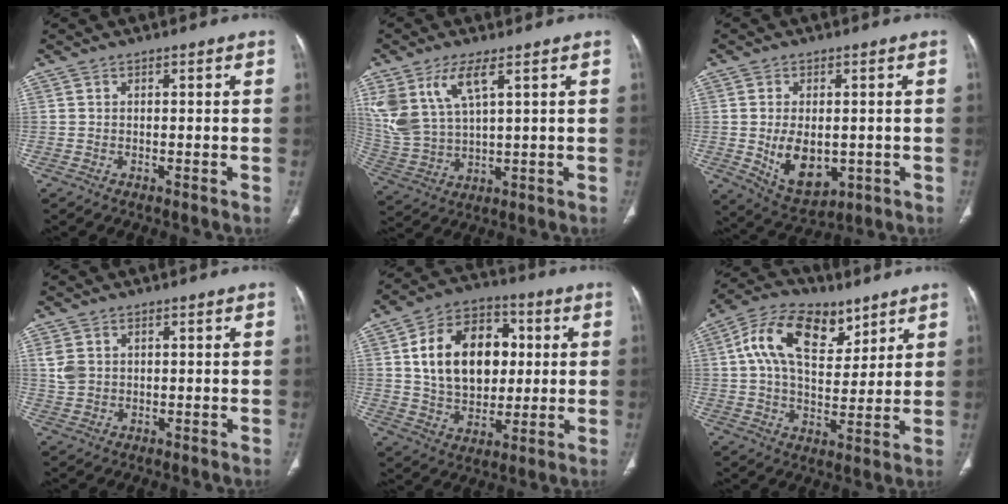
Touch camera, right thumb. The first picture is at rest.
{"total": 11.5, "force": [5.5, 4.7, 8.9], "torque": [-0.200, -0.016, 0.124]}
{"total": 10.0, "force": [-1.3, 6.2, 7.7], "torque": [-0.111, -0.011, 0.000]}
{"total": 3.6, "force": [0.9, 2.8, 2.0], "torque": [-0.037, -0.002, 0.024]}
{"total": 19.0, "force": [3.2, 13.4, 13.1], "torque": [-0.178, 0.009, 0.058]}
{"total": 15.8, "force": [6.9, 9.3, 10.7], "torque": [-0.160, -0.007, 0.119]}